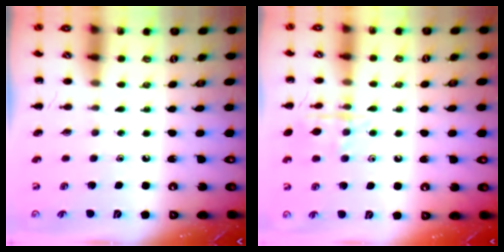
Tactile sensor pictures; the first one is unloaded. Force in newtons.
{"total": 10.7, "press": 10.7, "slide": 0.6}